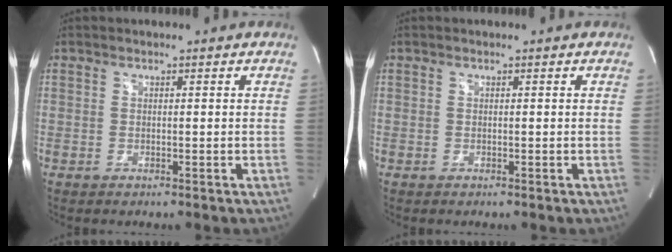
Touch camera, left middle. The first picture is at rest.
{"total": 0.0}